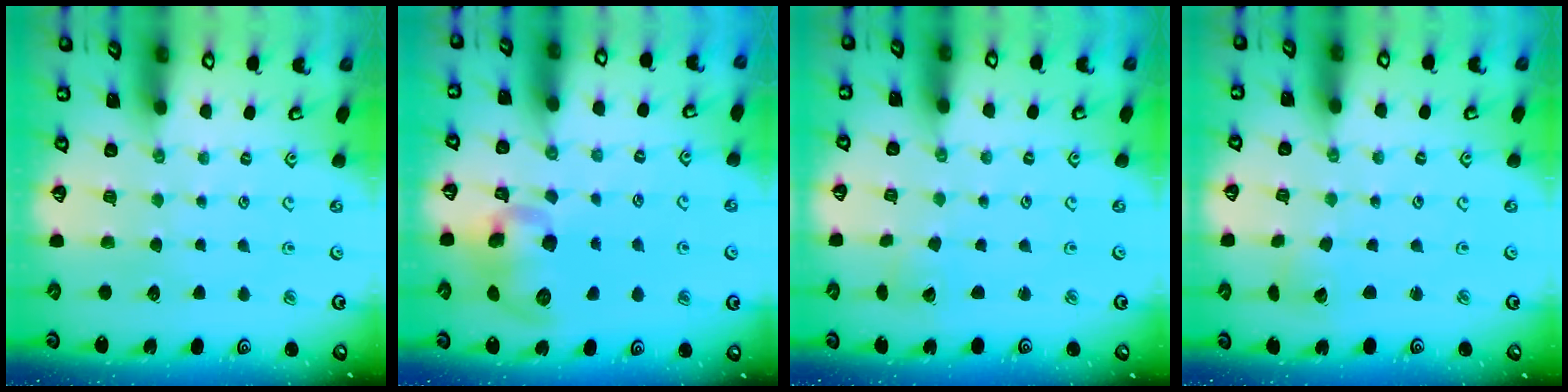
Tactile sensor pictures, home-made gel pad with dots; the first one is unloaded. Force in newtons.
{"total": 10.7, "press": 10.5, "slide": 1.8}
{"total": 1.6, "press": 1.6, "slide": 0.1}
{"total": 2.0, "press": 2.0, "slide": 0.1}